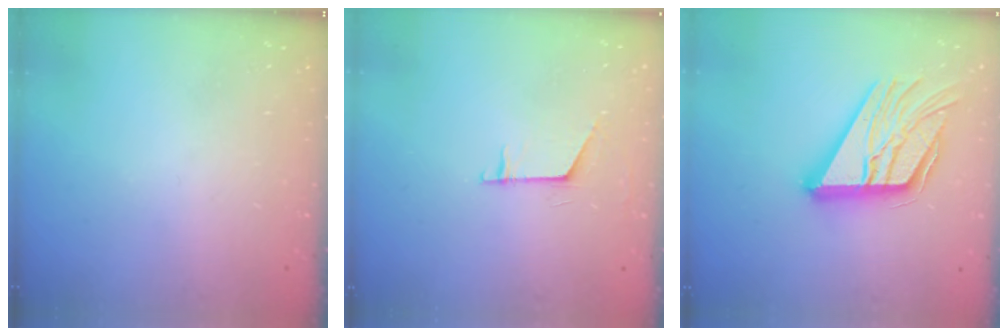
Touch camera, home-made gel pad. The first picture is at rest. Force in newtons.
{"total": 6.1, "press": 6.1, "slide": 0.5}
{"total": 21.6, "press": 21.5, "slide": 2.3}